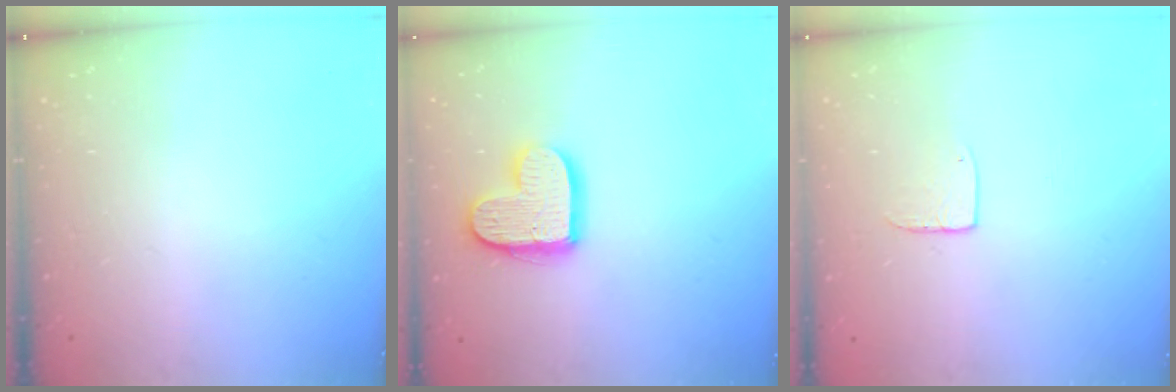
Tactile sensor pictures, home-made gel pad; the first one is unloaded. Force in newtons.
{"total": 13.0, "press": 13.0, "slide": 0.8}
{"total": 5.9, "press": 5.9, "slide": 0.5}